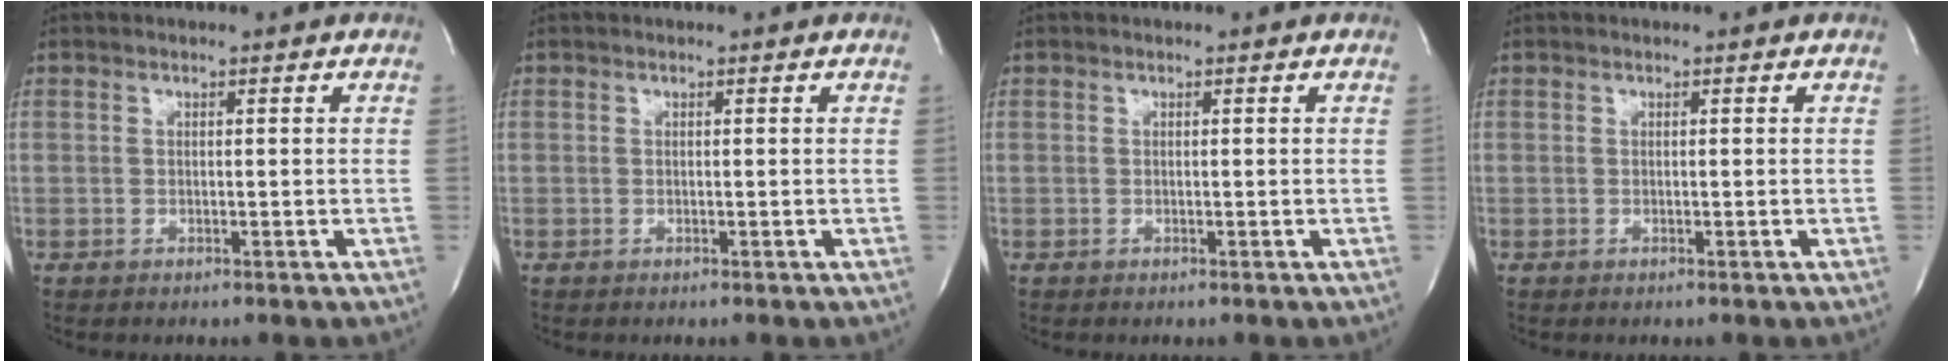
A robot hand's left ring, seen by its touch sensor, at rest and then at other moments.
{"total": 0.0}
{"total": 0.0}
{"total": 0.0}